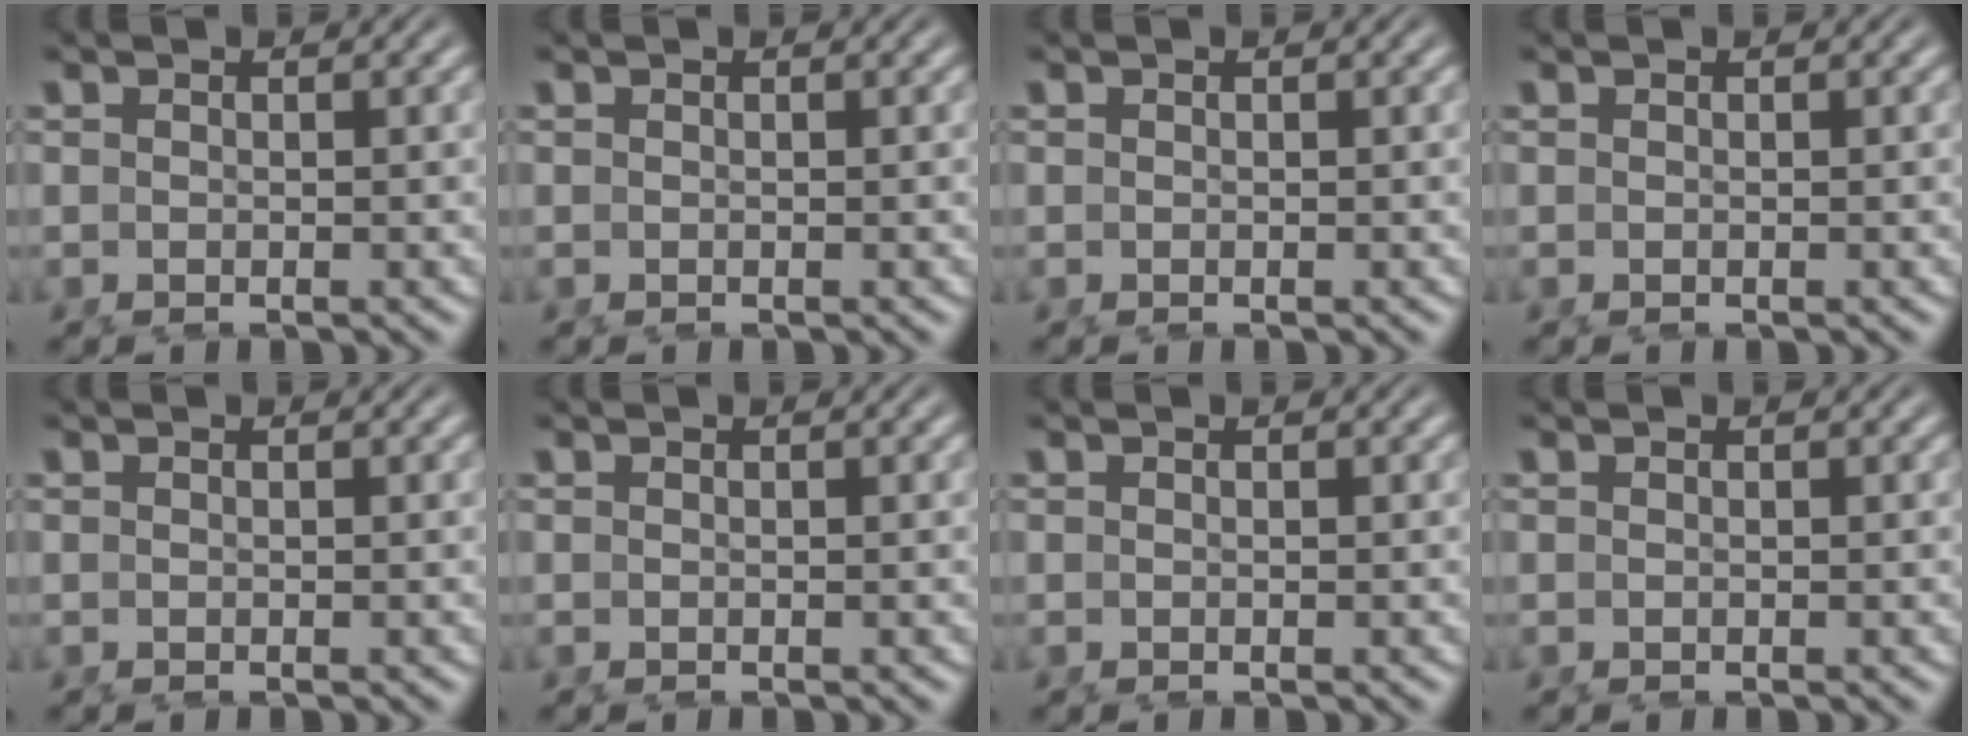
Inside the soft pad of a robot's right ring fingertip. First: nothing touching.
{"total": 0.0}
{"total": 0.0}
{"total": 0.0}
{"total": 0.0}
{"total": 0.0}
{"total": 0.0}
{"total": 0.0}